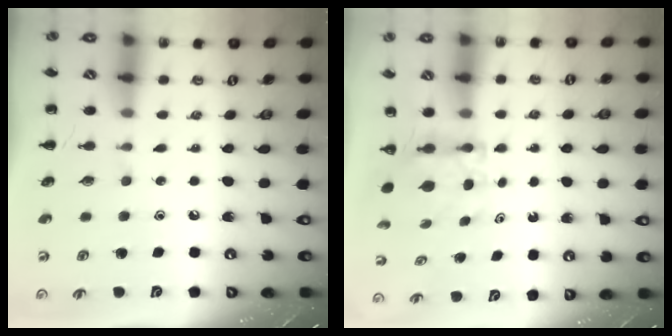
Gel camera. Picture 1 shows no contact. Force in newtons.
{"total": 6.0, "press": 5.9, "slide": 0.8}